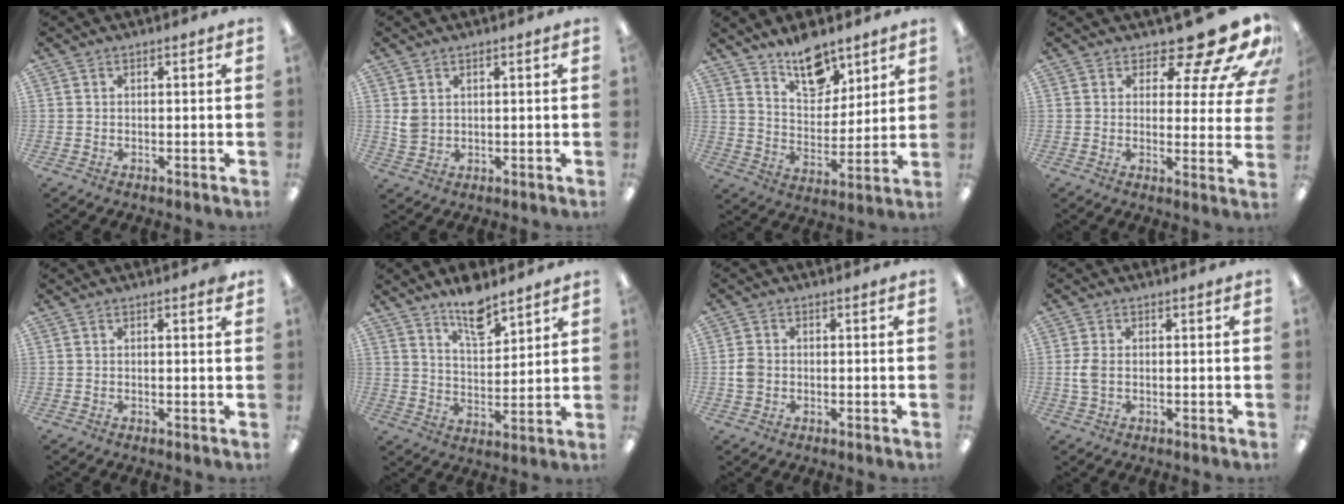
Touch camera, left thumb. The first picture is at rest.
{"total": 3.7, "force": [1.5, 2.9, 1.6], "torque": [-0.026, 0.000, 0.029]}
{"total": 13.2, "force": [10.0, 6.7, 5.4], "torque": [-0.073, -0.065, 0.182]}
{"total": 13.5, "force": [10.2, 4.5, 7.6], "torque": [-0.101, -0.080, 0.169]}
{"total": 0.9, "force": [0.8, 0.1, 0.5], "torque": [0.004, -0.006, 0.010]}
{"total": 10.2, "force": [8.3, 3.6, 4.7], "torque": [-0.066, -0.054, 0.145]}
{"total": 3.3, "force": [-0.3, 2.8, 1.7], "torque": [-0.020, 0.004, -0.007]}
{"total": 3.9, "force": [0.0, 2.4, 3.0], "torque": [-0.063, -0.003, -0.004]}